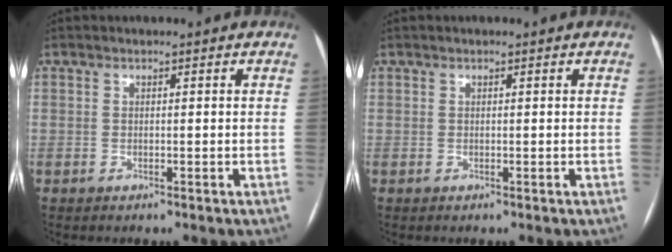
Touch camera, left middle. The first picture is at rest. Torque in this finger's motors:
{"motor_torque": [-0.03, -0.11, -0.06, 0.00]}